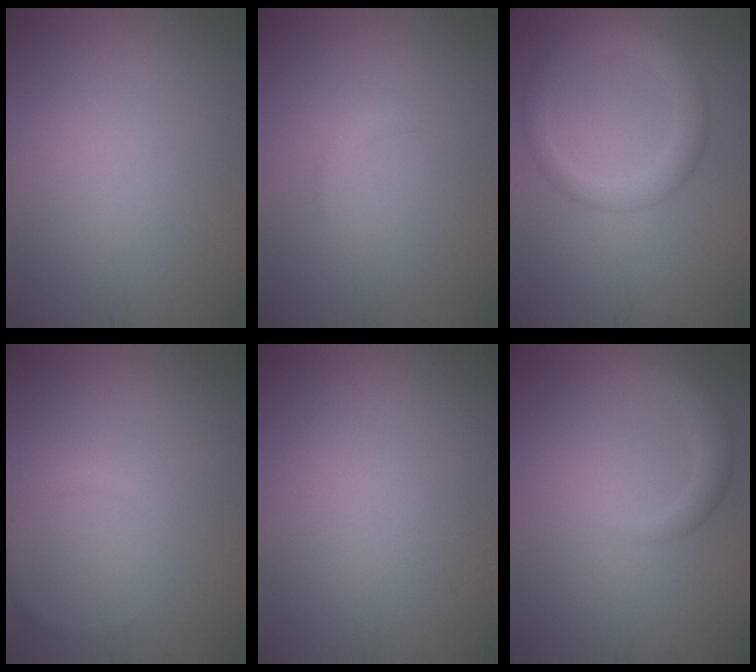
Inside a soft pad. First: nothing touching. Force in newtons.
{"total": 0.6, "press": 0.6, "slide": 0.1}
{"total": 4.2, "press": 4.2, "slide": 0.1}
{"total": 0.8, "press": 0.8, "slide": 0.0}
{"total": 0.0}
{"total": 2.4, "press": 2.4, "slide": 0.1}